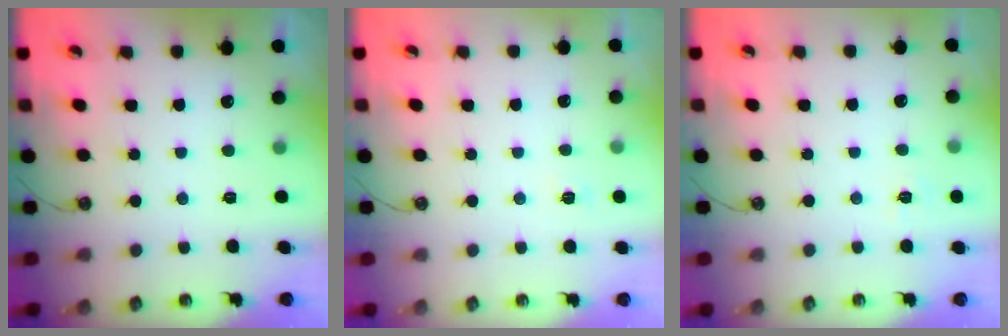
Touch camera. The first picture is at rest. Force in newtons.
{"total": 2.6, "press": 2.6, "slide": 0.2}
{"total": 4.1, "press": 4.1, "slide": 0.6}